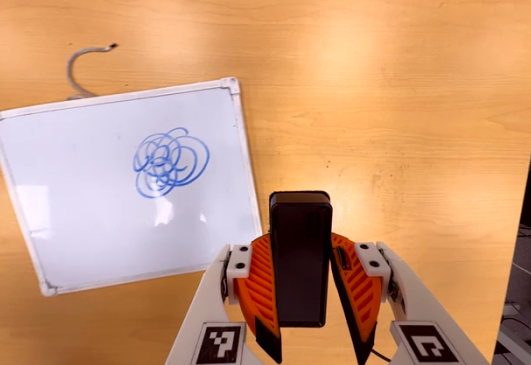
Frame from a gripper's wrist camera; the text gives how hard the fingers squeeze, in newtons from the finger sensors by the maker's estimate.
{"total": 6.6, "left": 5.5, "right": 7.6}